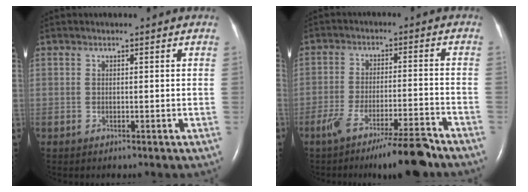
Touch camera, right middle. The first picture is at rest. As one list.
[{"total": 10.9, "force": [-8.6, 0.5, 6.7], "torque": [-0.107, -0.017, -0.137]}]